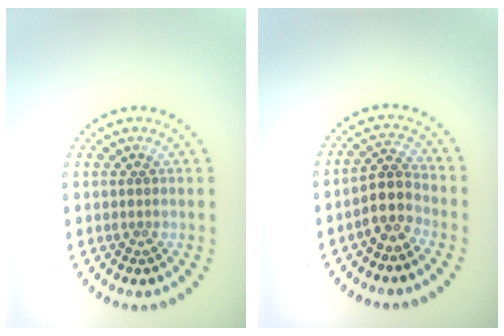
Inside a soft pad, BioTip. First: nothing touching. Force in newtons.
{"total": 3.0, "press": 2.4, "slide": 1.7}